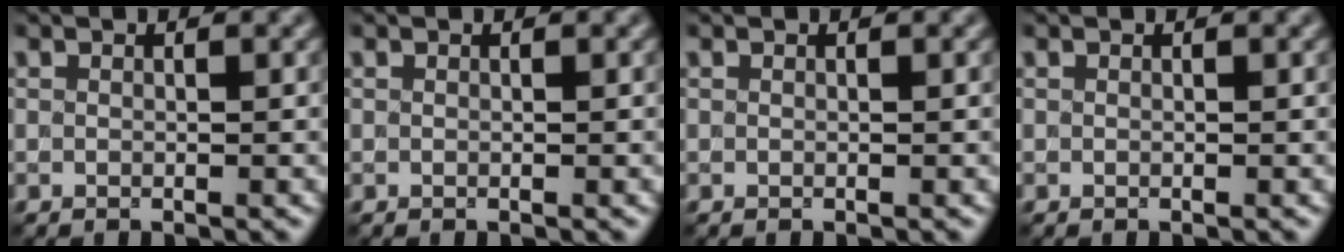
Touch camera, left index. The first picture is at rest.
{"total": 0.0}
{"total": 0.0}
{"total": 0.0}